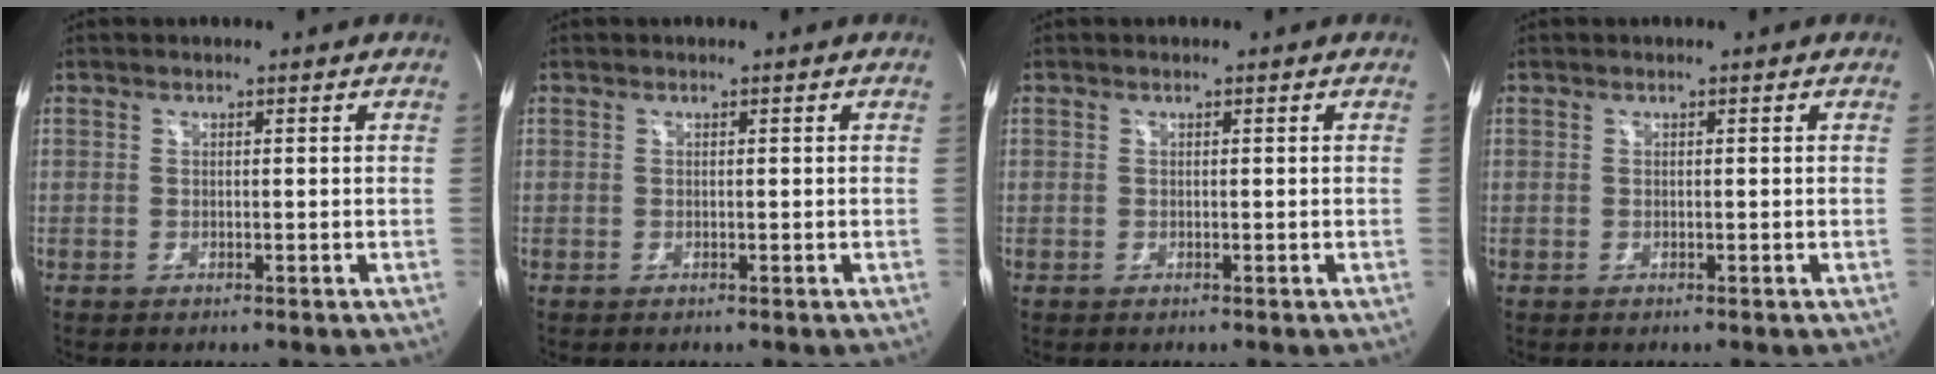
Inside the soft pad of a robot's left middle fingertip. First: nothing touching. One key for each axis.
{"total": 0.0}
{"total": 0.0}
{"total": 0.0}